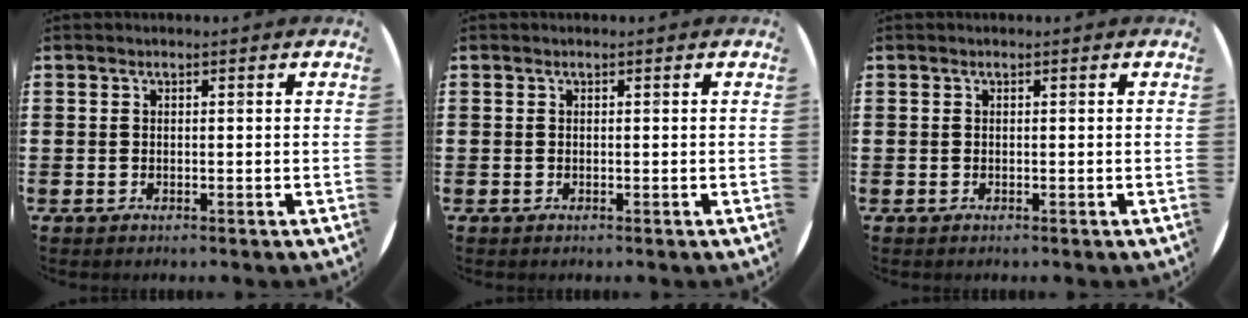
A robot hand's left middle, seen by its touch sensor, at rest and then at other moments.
{"total": 0.0}
{"total": 0.0}